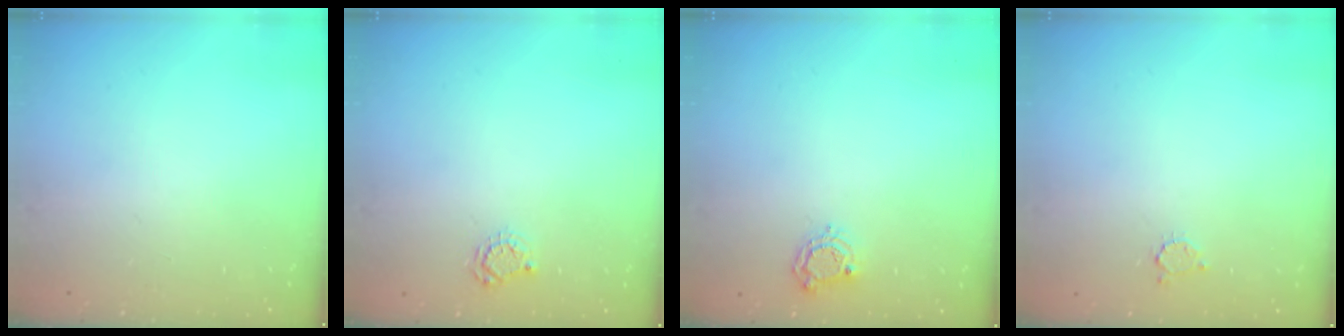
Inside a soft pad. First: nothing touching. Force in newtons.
{"total": 4.8, "press": 4.7, "slide": 0.6}
{"total": 5.3, "press": 5.3, "slide": 0.7}
{"total": 2.7, "press": 2.7, "slide": 0.3}